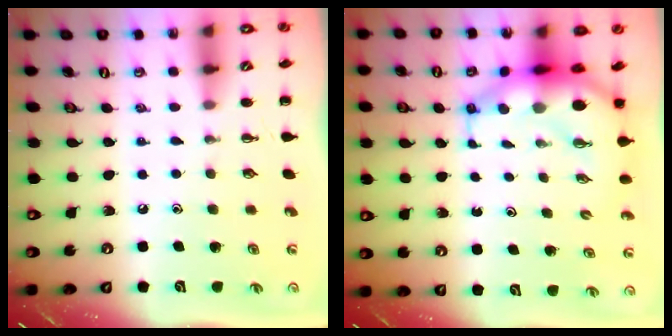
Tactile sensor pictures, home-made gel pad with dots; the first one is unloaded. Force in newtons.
{"total": 8.7, "press": 8.4, "slide": 2.0}